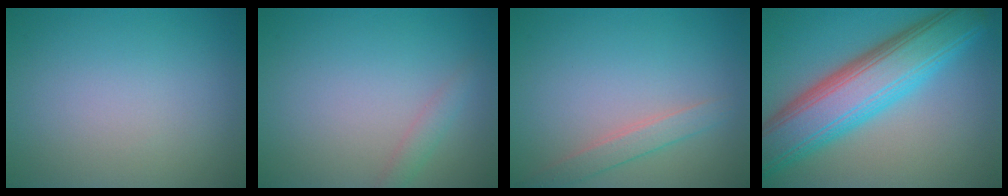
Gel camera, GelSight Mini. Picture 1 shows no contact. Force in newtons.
{"total": 1.3, "press": 1.3, "slide": 0.0}
{"total": 1.9, "press": 1.9, "slide": 0.0}
{"total": 10.2, "press": 10.2, "slide": 0.4}